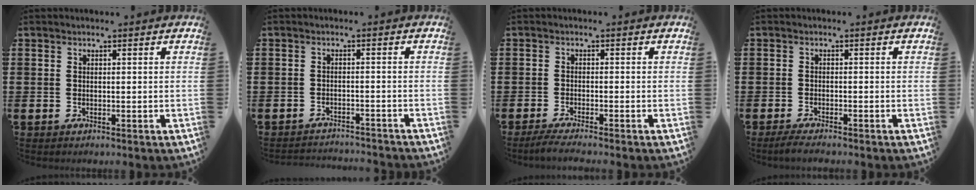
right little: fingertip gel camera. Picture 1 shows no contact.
{"total": 1.9, "force": [-1.9, -0.1, -0.1], "torque": [-0.003, 0.003, -0.042]}
{"total": 1.9, "force": [-1.4, 0.0, 1.3], "torque": [-0.020, 0.000, -0.026]}
{"total": 1.6, "force": [-1.3, 0.1, 0.9], "torque": [-0.016, 0.001, -0.024]}